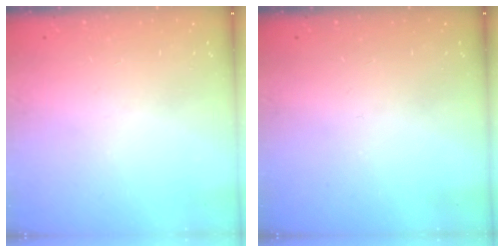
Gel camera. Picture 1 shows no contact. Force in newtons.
{"total": 0.0}